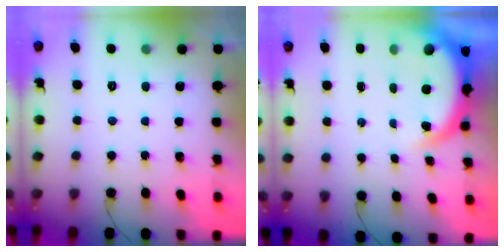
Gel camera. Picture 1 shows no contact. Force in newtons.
{"total": 5.2, "press": 5.1, "slide": 0.9}